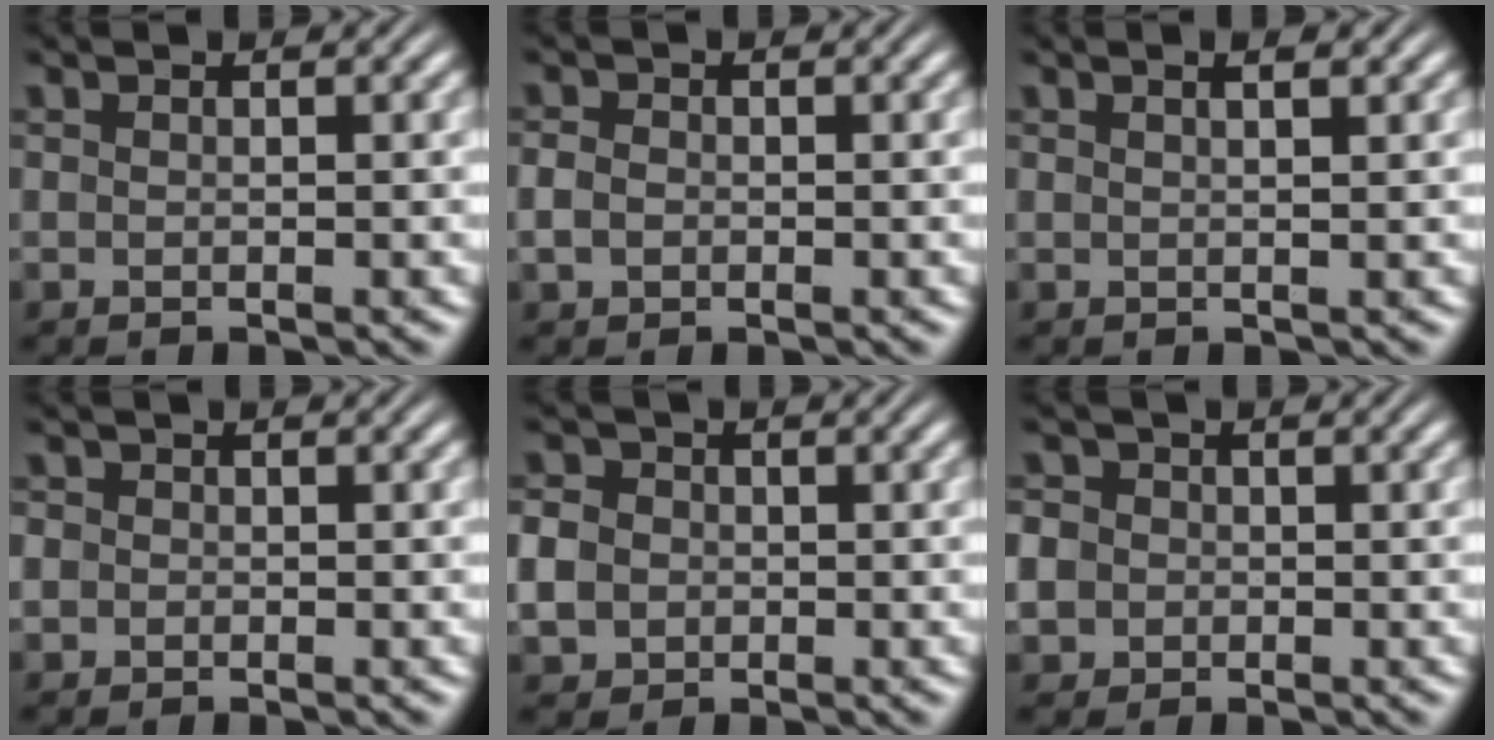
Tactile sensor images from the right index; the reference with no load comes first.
{"total": 1.6, "force": [-0.4, 1.3, 0.8], "torque": [-0.024, -0.006, -0.005]}
{"total": 1.2, "force": [0.5, -0.1, 1.1], "torque": [-0.014, 0.001, 0.010]}
{"total": 2.7, "force": [-0.4, 2.6, 0.5], "torque": [-0.025, -0.008, -0.012]}
{"total": 4.4, "force": [-0.4, 4.1, 1.7], "torque": [-0.047, -0.011, -0.008]}
{"total": 5.0, "force": [-0.5, 4.7, 1.6], "torque": [-0.052, -0.014, -0.012]}